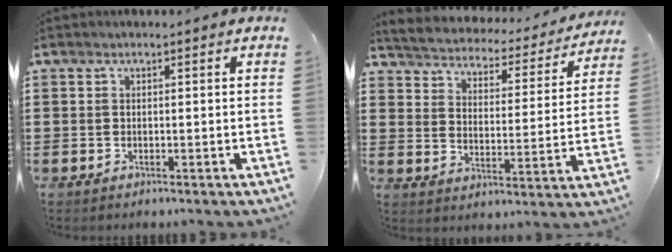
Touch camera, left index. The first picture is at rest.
{"total": 2.7, "force": [2.7, 0.3, 0.2], "torque": [-0.025, -0.028, 0.034]}